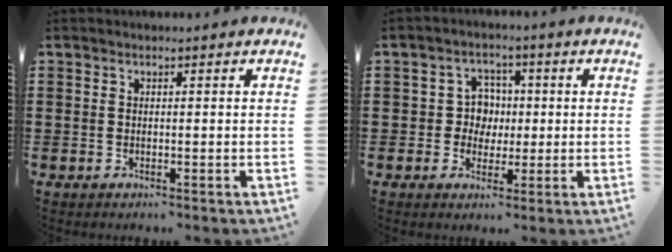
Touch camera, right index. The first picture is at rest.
{"total": 4.6, "force": [0.1, 4.3, 1.5], "torque": [-0.041, 0.011, -0.003]}